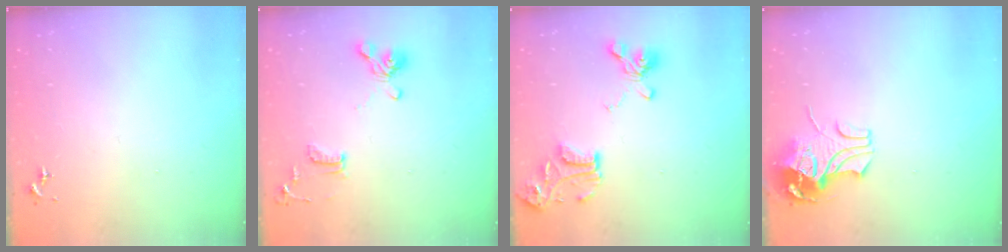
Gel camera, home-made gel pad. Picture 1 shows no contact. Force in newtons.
{"total": 12.3, "press": 12.2, "slide": 1.8}
{"total": 15.9, "press": 15.8, "slide": 1.7}
{"total": 9.2, "press": 9.1, "slide": 1.2}